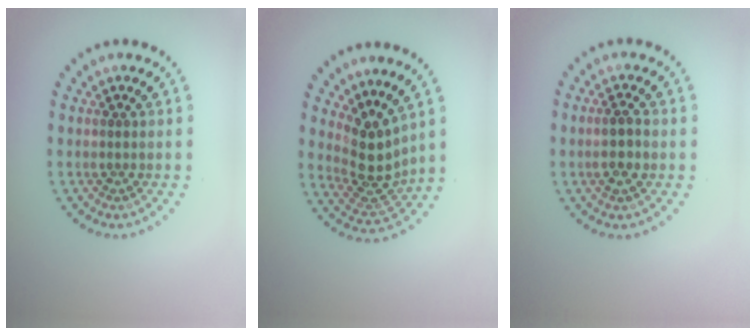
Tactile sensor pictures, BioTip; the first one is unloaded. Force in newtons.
{"total": 4.0, "press": 2.9, "slide": 2.7}
{"total": 1.7, "press": 1.5, "slide": 0.6}